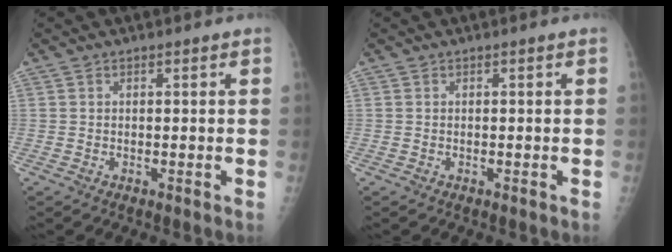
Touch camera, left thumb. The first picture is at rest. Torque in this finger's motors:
{"motor_torque": [-0.12, 0.12, 0.00, 0.00, 0.00]}